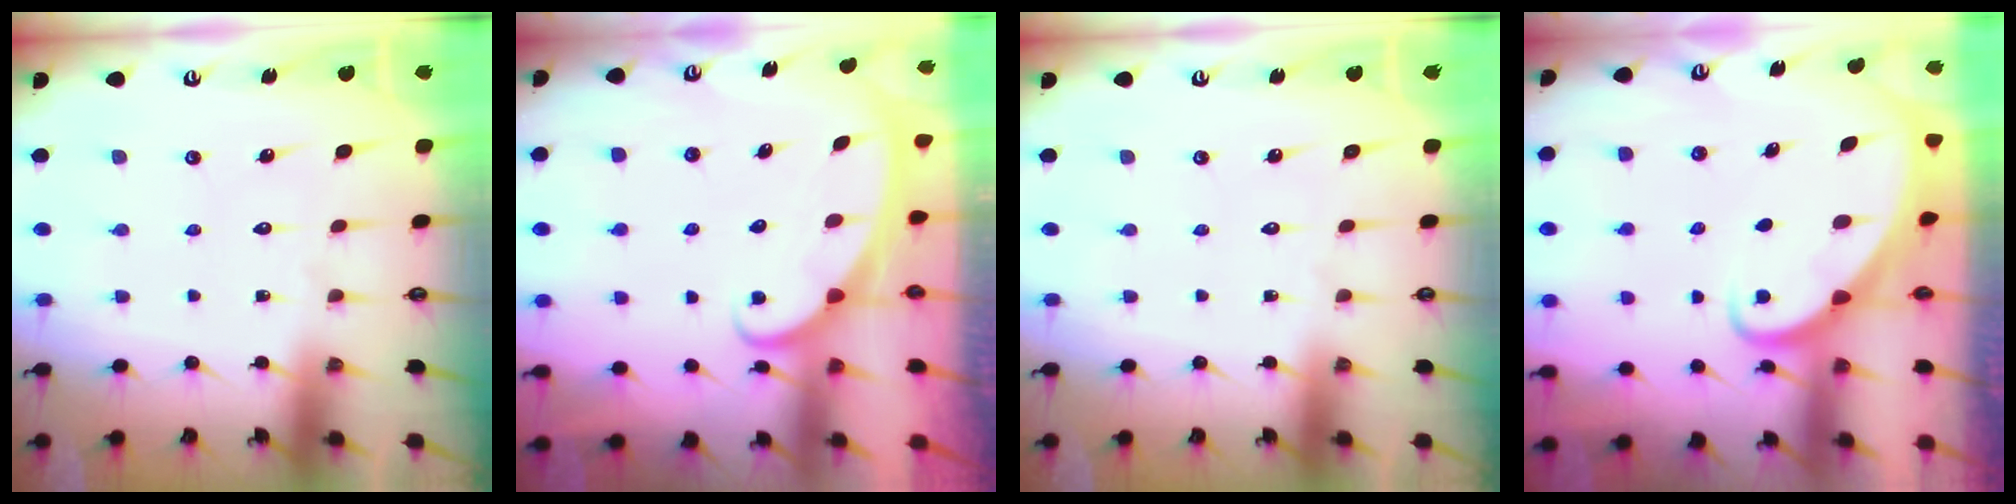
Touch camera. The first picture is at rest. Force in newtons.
{"total": 2.5, "press": 2.5, "slide": 0.4}
{"total": 0.0}
{"total": 2.5, "press": 2.5, "slide": 0.2}